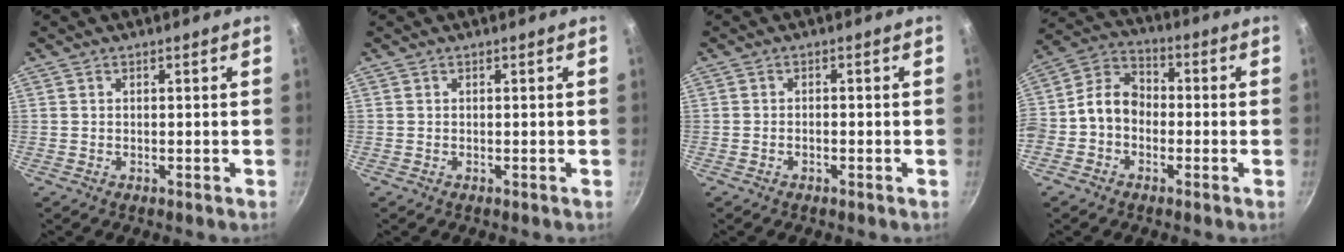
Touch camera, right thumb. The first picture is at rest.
{"total": 0.0}
{"total": 0.9, "force": [-0.5, 0.4, 0.5], "torque": [-0.012, 0.006, -0.010]}
{"total": 9.4, "force": [-1.8, 7.4, 5.5], "torque": [-0.075, 0.041, -0.055]}